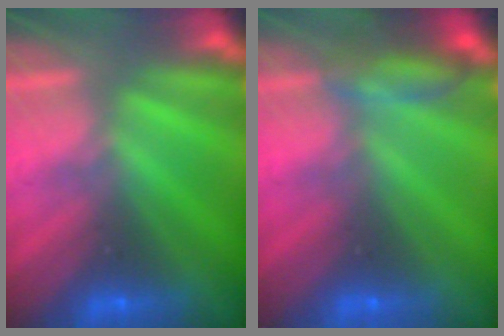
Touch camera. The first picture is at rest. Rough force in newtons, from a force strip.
{"total": 2.5}